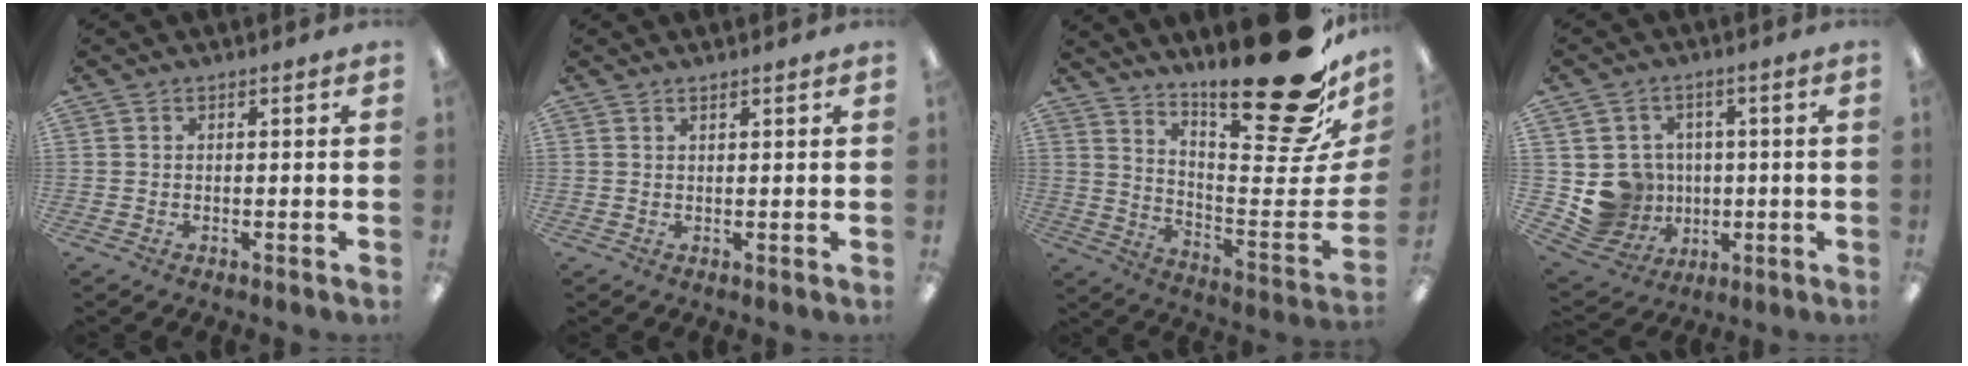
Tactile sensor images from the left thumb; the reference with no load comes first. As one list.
[{"total": 0.9, "force": [0.8, 0.0, 0.3], "torque": [-0.007, -0.001, 0.015]}, {"total": 27.3, "force": [19.2, 7.2, 18.0], "torque": [-0.233, -0.139, 0.309]}, {"total": 8.8, "force": [0.3, 8.8, 1.1], "torque": [-0.048, -0.002, 0.023]}]